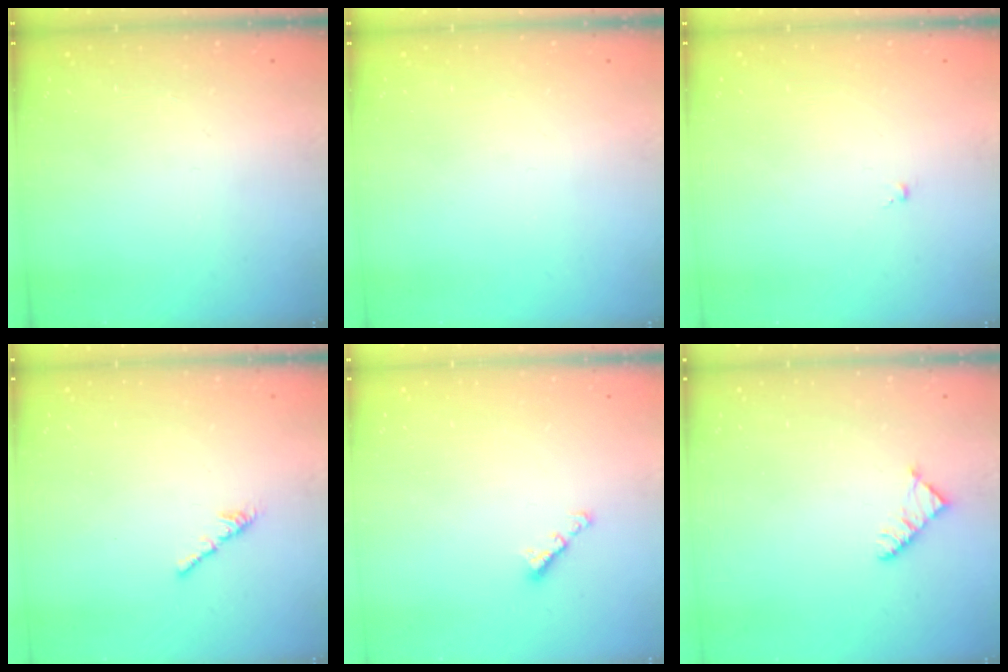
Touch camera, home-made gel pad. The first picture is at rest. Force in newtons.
{"total": 0.0}
{"total": 0.0}
{"total": 2.1, "press": 2.0, "slide": 0.7}
{"total": 2.3, "press": 2.3, "slide": 0.4}
{"total": 2.3, "press": 2.3, "slide": 0.4}